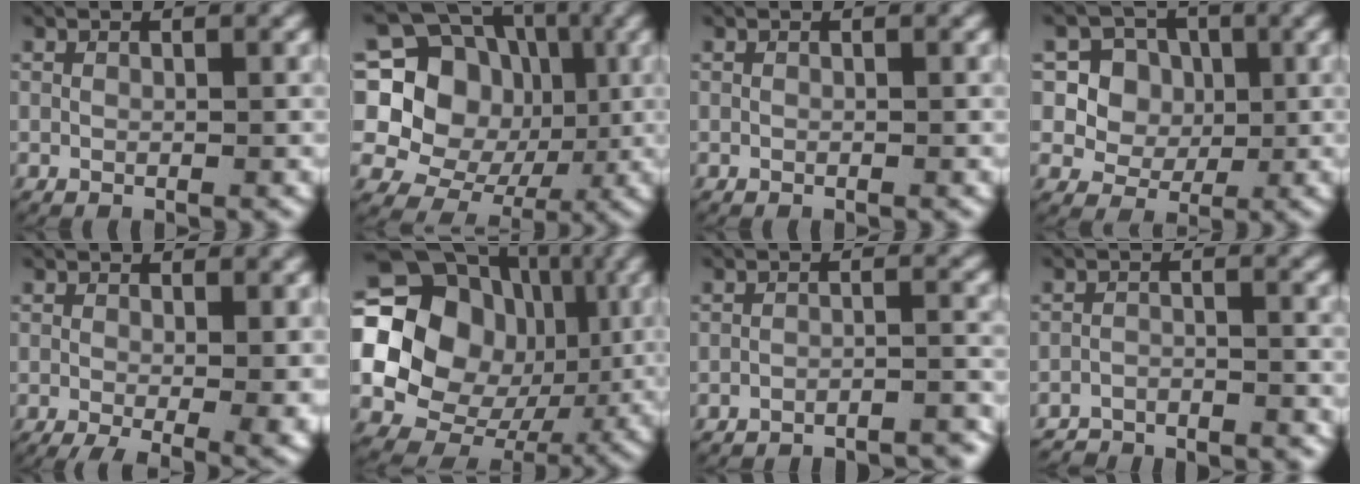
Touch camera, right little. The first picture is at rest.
{"total": 16.8, "force": [0.0, 14.9, 7.8], "torque": [-0.186, -0.040, 0.003]}
{"total": 0.0}
{"total": 6.6, "force": [0.0, 6.3, 2.1], "torque": [-0.055, -0.013, -0.002]}
{"total": 4.8, "force": [-2.1, 1.6, 4.0], "torque": [-0.048, -0.023, -0.022]}
{"total": 19.8, "force": [0.1, 17.2, 9.9], "torque": [-0.220, -0.047, 0.006]}
{"total": 6.5, "force": [-6.2, 1.2, 1.2], "torque": [-0.009, -0.012, -0.099]}
{"total": 4.1, "force": [-4.0, 1.0, 0.3], "torque": [-0.007, -0.014, -0.070]}